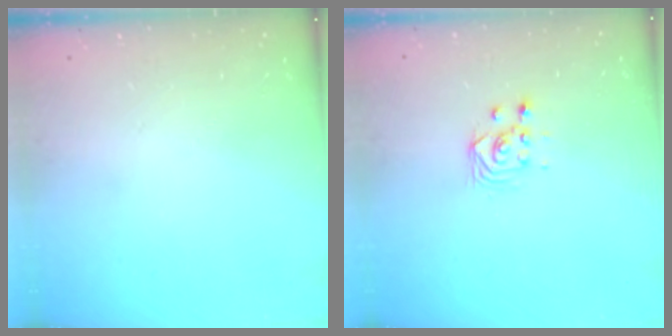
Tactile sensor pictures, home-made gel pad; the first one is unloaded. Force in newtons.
{"total": 3.3, "press": 3.1, "slide": 1.0}